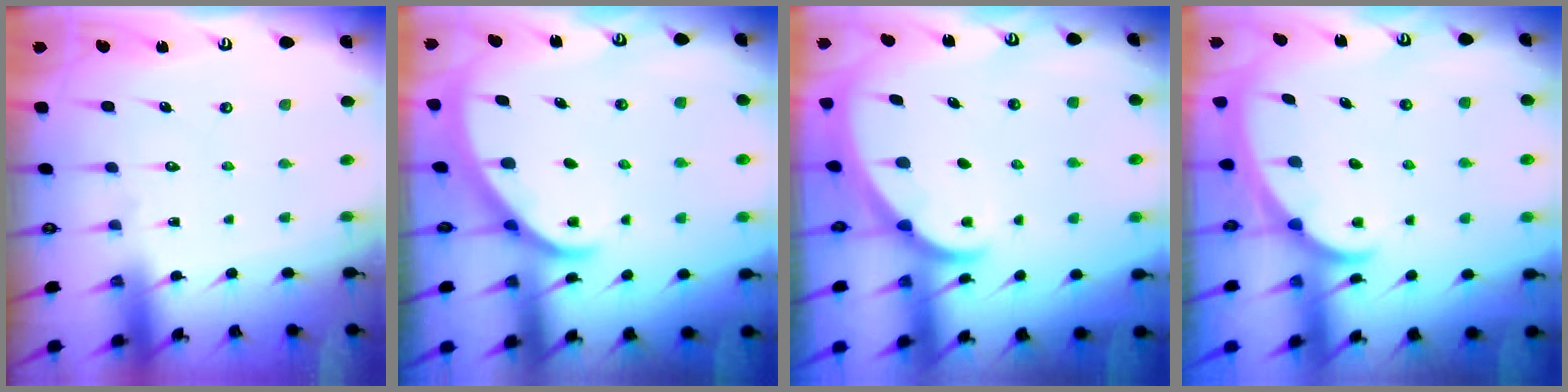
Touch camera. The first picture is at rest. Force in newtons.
{"total": 2.1, "press": 2.1, "slide": 0.1}
{"total": 1.6, "press": 1.6, "slide": 0.0}
{"total": 1.7, "press": 1.7, "slide": 0.1}